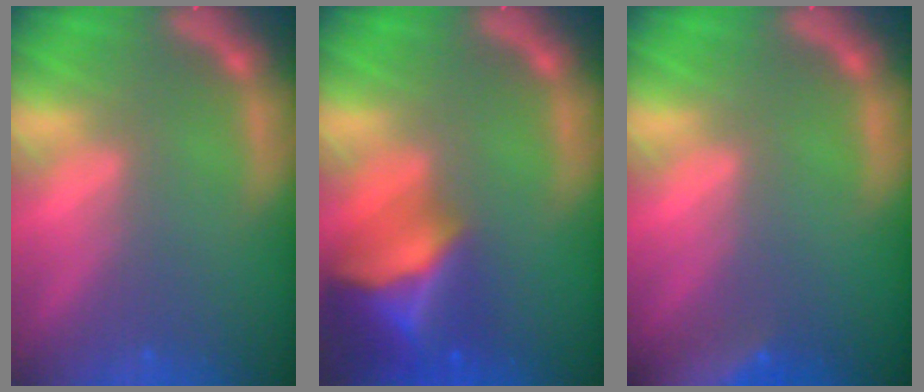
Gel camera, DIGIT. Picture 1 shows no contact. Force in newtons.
{"total": 10.0}
{"total": 10.0}